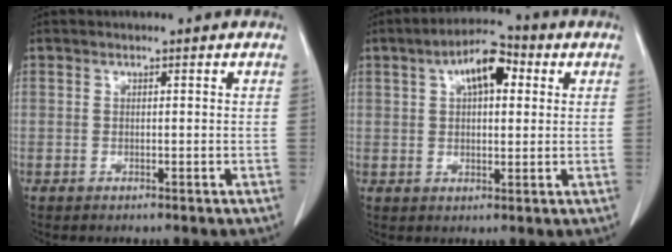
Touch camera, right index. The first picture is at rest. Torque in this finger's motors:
{"motor_torque": [0.58, -0.07, 0.16, 0.11]}